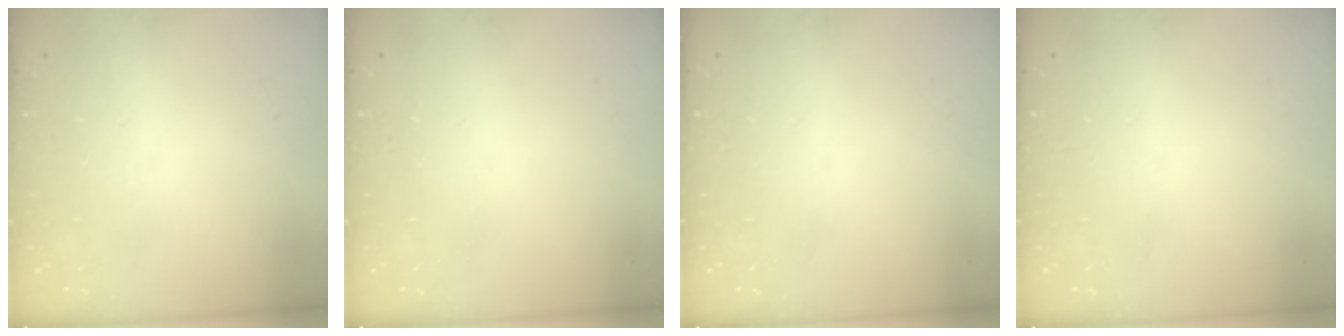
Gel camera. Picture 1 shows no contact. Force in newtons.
{"total": 7.3, "press": 1.3, "slide": 7.2}
{"total": 0.0}
{"total": 0.0}